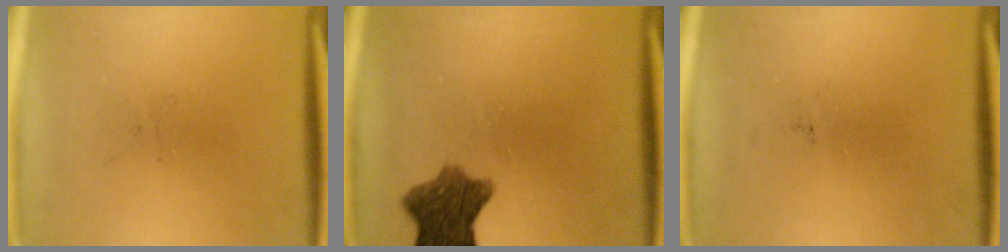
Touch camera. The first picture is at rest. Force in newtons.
{"total": 8.2}
{"total": 0.0}